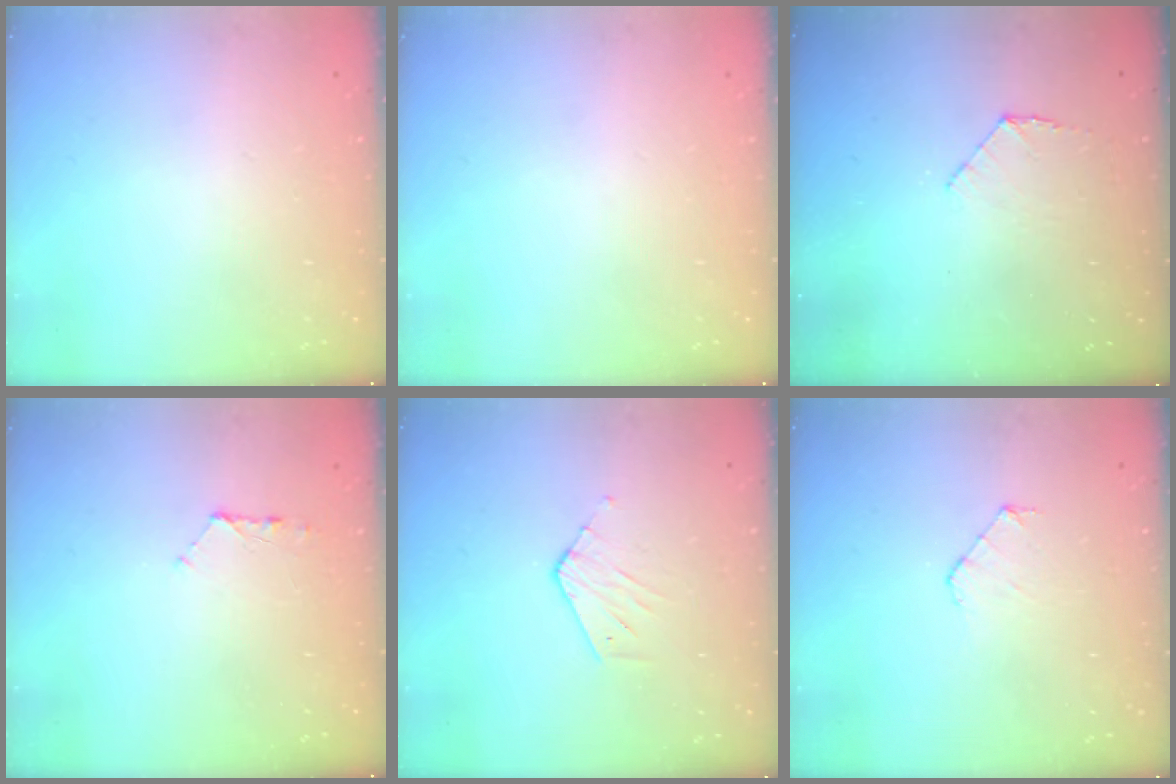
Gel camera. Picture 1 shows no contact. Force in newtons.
{"total": 0.0}
{"total": 5.6, "press": 5.6, "slide": 0.5}
{"total": 5.5, "press": 5.5, "slide": 0.6}
{"total": 3.3, "press": 3.3, "slide": 0.2}
{"total": 4.3, "press": 4.3, "slide": 0.4}